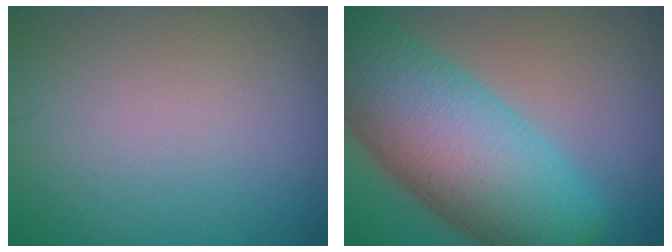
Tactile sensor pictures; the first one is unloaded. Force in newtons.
{"total": 13.7, "press": 13.7, "slide": 0.6}